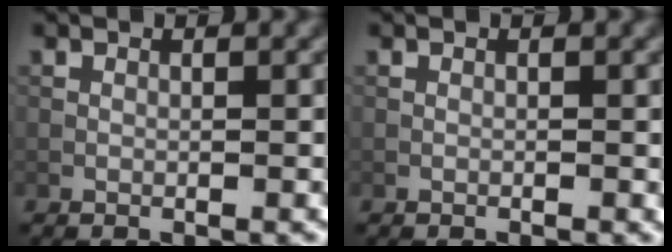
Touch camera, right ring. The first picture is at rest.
{"total": 0.0}